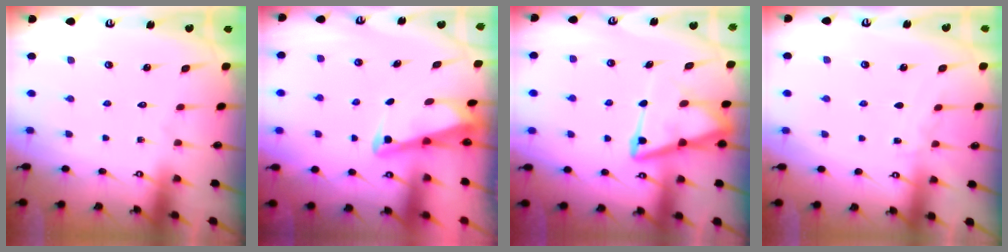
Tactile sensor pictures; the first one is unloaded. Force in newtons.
{"total": 2.9, "press": 2.8, "slide": 0.3}
{"total": 10.8, "press": 10.7, "slide": 1.3}
{"total": 4.3, "press": 4.3, "slide": 0.5}